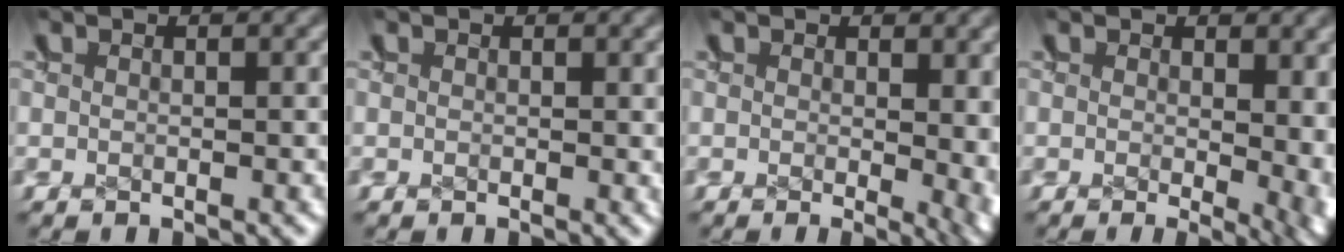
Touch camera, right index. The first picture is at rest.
{"total": 0.0}
{"total": 3.0, "force": [0.0, 1.2, 2.7], "torque": [-0.025, -0.016, 0.006]}
{"total": 3.7, "force": [-0.4, 1.7, 3.3], "torque": [-0.031, -0.021, 0.004]}